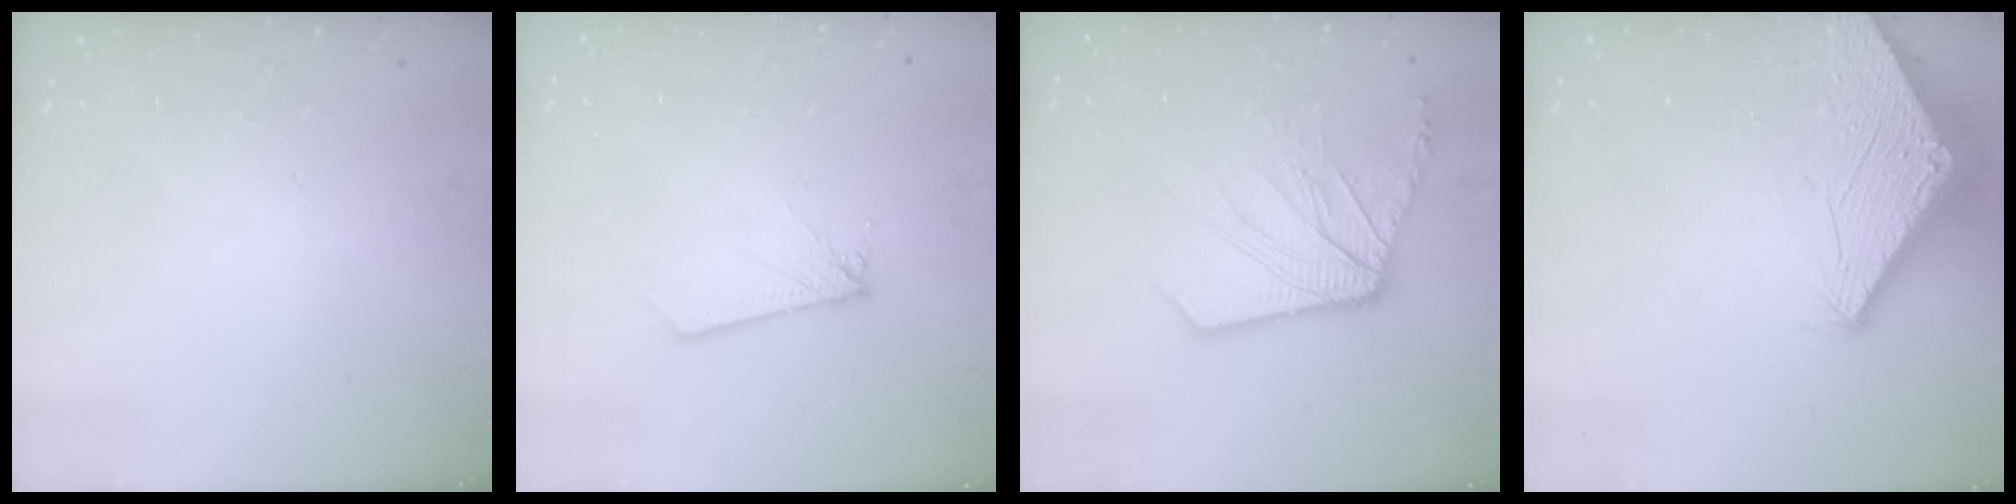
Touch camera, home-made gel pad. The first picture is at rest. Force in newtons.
{"total": 2.2, "press": 2.2, "slide": 0.3}
{"total": 14.6, "press": 14.5, "slide": 1.7}
{"total": 2.9, "press": 2.9, "slide": 0.1}